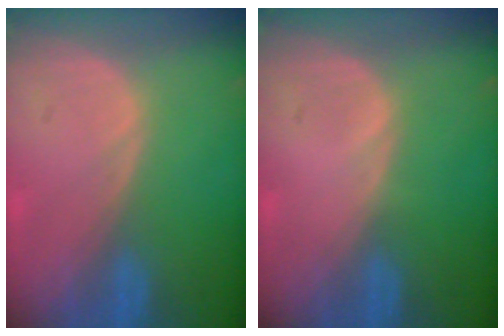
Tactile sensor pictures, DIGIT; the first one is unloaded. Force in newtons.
{"total": 0.0}